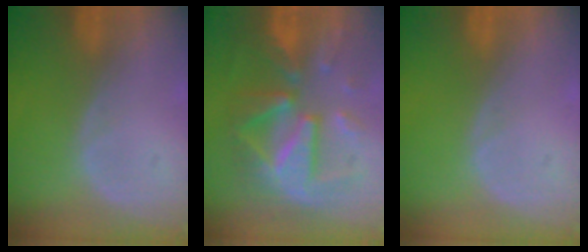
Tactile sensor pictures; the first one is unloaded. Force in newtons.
{"total": 11.8, "press": 11.7, "slide": 1.2}
{"total": 0.0}